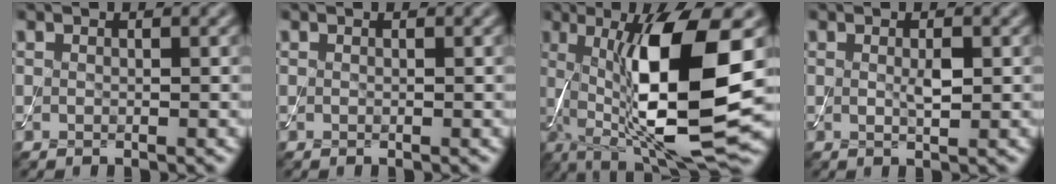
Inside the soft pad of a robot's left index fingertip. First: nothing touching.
{"total": 0.0}
{"total": 13.9, "force": [0.3, 3.4, 13.5], "torque": [-0.220, -0.009, 0.011]}
{"total": 1.4, "force": [0.1, 0.4, 1.3], "torque": [-0.028, -0.001, 0.003]}